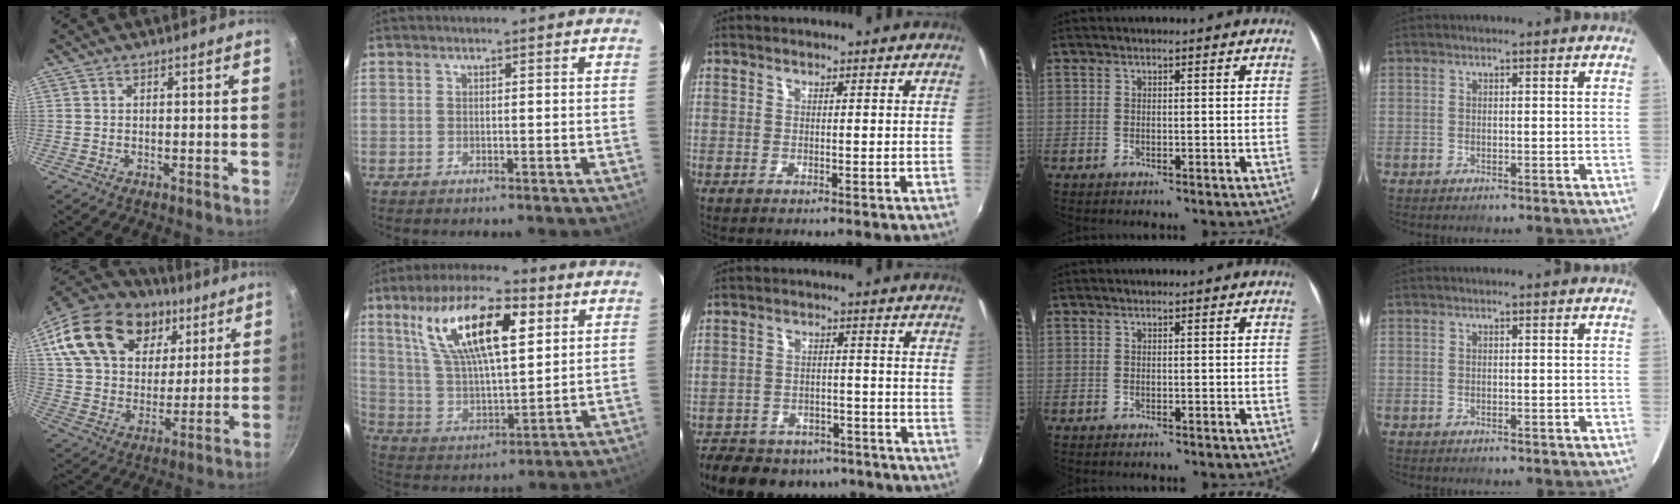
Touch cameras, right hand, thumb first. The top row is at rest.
{"thumb": {"total": 26.2, "force": [12.0, 17.7, 15.2], "torque": [-0.261, -0.008, 0.213]}, "index": {"total": 18.4, "force": [7.8, 6.6, 15.3], "torque": [-0.279, 0.022, 0.150]}, "middle": {"total": 19.0, "force": [-14.4, 9.8, 7.6], "torque": [-0.178, 0.004, -0.190]}}